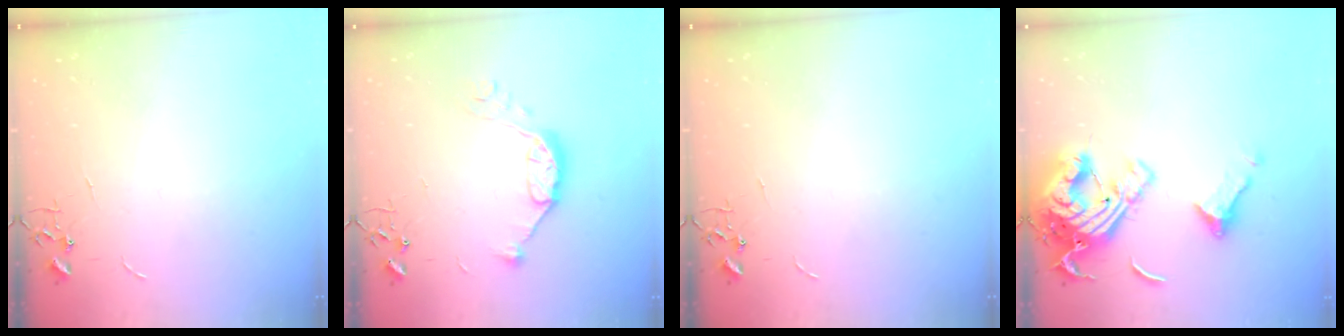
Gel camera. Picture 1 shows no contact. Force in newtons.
{"total": 10.2, "press": 10.2, "slide": 1.0}
{"total": 0.0}
{"total": 18.8, "press": 18.7, "slide": 2.0}